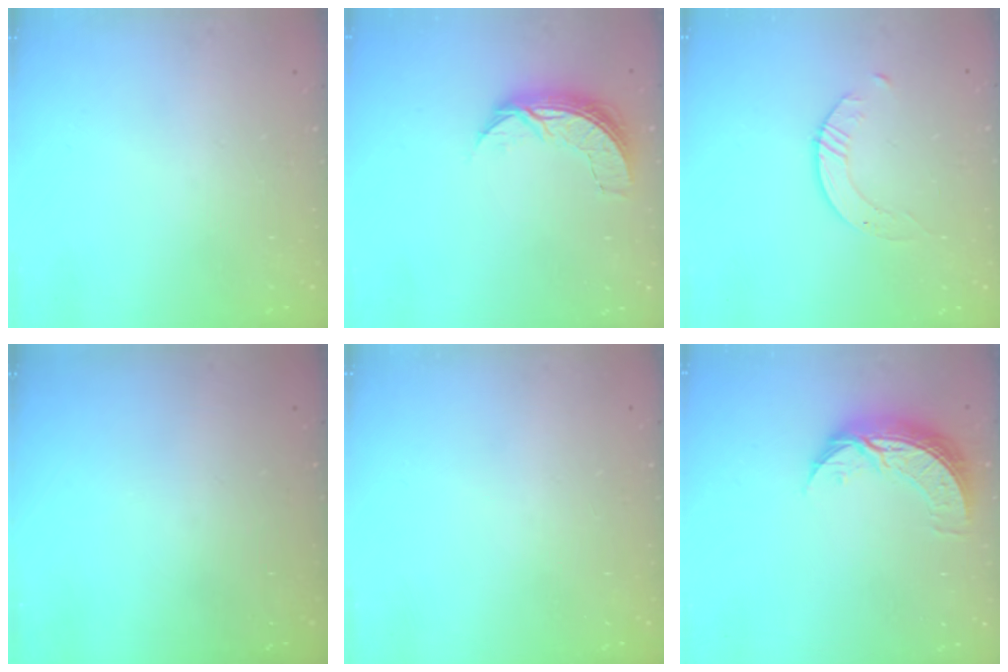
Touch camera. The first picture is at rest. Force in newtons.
{"total": 7.4, "press": 7.3, "slide": 0.5}
{"total": 1.7, "press": 1.7, "slide": 0.2}
{"total": 0.0}
{"total": 0.0}
{"total": 9.0, "press": 9.0, "slide": 0.7}